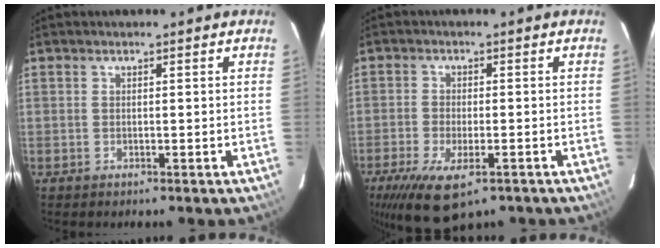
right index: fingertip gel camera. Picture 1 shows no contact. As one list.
[{"total": 12.4, "force": [-7.5, 4.9, 8.6], "torque": [-0.192, -0.041, -0.123]}]